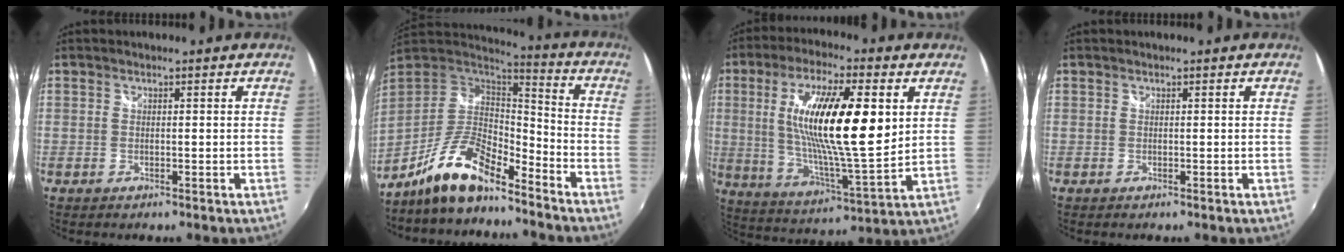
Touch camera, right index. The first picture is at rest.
{"total": 14.2, "force": [-10.8, 3.6, 8.5], "torque": [-0.181, 0.001, -0.205]}
{"total": 20.5, "force": [4.4, 4.7, 19.5], "torque": [-0.350, -0.003, 0.079]}
{"total": 0.0}